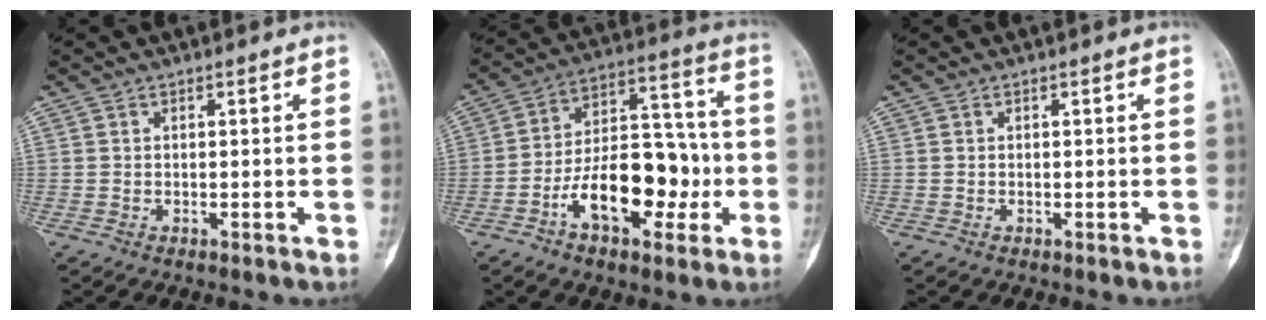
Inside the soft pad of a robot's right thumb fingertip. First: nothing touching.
{"total": 17.5, "force": [-5.2, 9.6, 13.6], "torque": [-0.191, 0.049, -0.086]}
{"total": 0.0}